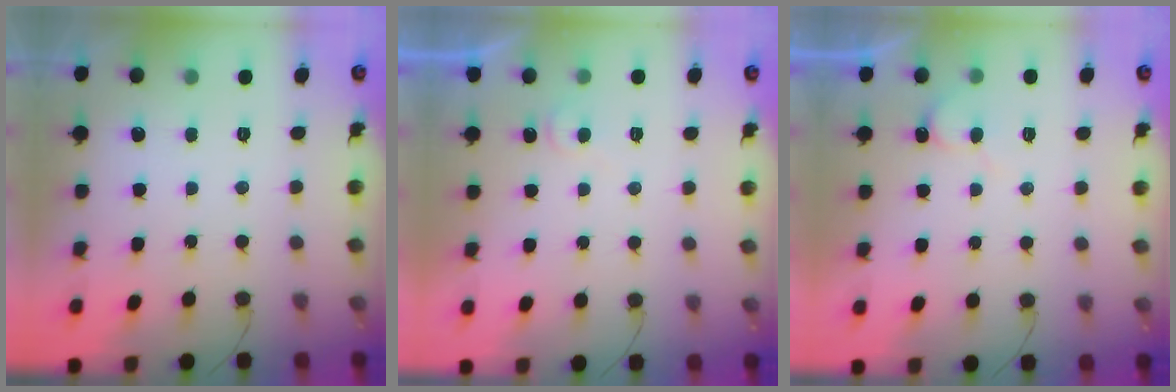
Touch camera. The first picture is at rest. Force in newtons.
{"total": 4.3, "press": 4.3, "slide": 0.6}
{"total": 6.9, "press": 6.9, "slide": 0.5}